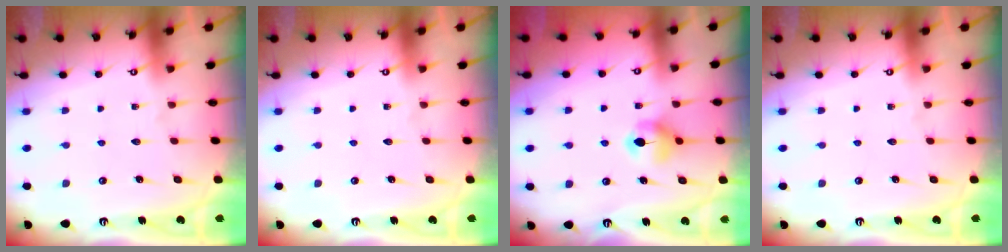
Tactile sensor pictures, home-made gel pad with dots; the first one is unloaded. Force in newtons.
{"total": 0.0}
{"total": 5.8, "press": 5.7, "slide": 0.8}
{"total": 0.0}